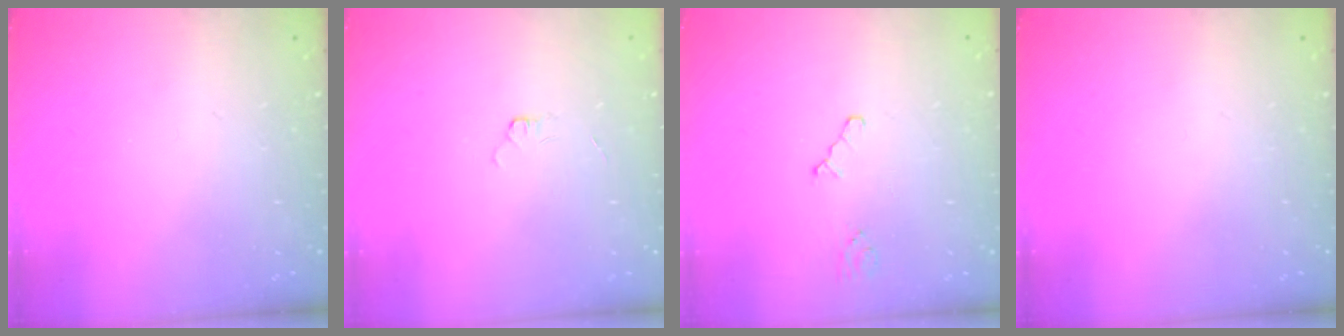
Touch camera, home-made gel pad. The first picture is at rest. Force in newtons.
{"total": 2.2, "press": 2.1, "slide": 0.3}
{"total": 1.0, "press": 1.0, "slide": 0.2}
{"total": 0.0}